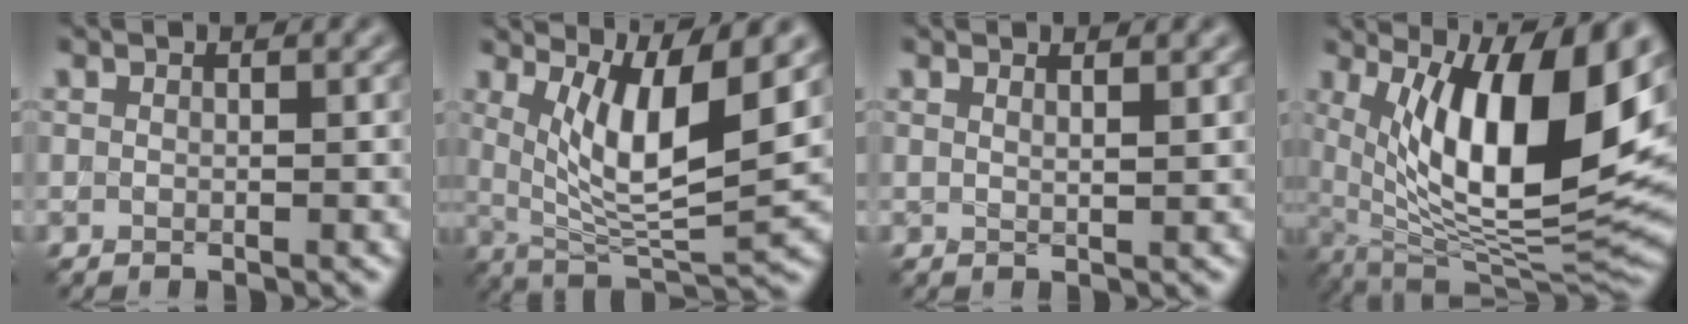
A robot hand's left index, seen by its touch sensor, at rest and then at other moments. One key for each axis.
{"total": 8.2, "fx": 2.8, "fy": 2.1, "fz": 7.4, "tx": -0.126, "ty": -0.017, "tz": 0.057}
{"total": 1.2, "fx": 1.0, "fy": 0.2, "fz": 0.6, "tx": -0.003, "ty": 0.002, "tz": 0.014}
{"total": 14.0, "fx": 3.8, "fy": 5.0, "fz": 12.5, "tx": -0.178, "ty": -0.015, "tz": 0.063}